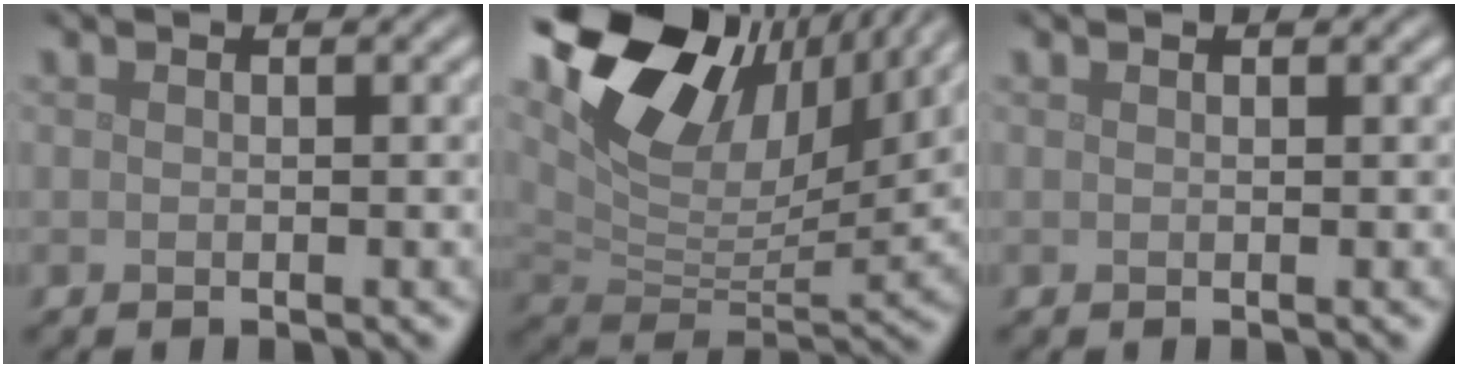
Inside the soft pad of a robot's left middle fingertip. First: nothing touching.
{"total": 14.2, "force": [9.0, 7.1, 8.3], "torque": [-0.175, 0.028, 0.165]}
{"total": 0.0}